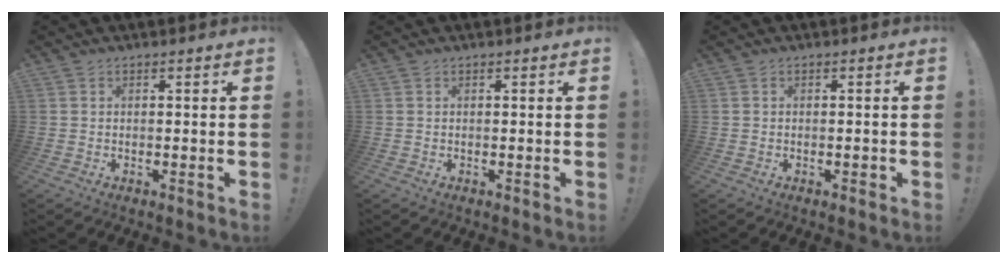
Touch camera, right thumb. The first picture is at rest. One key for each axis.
{"total": 0.0}
{"total": 1.0, "fx": -0.5, "fy": 0.4, "fz": 0.8, "tx": -0.002, "ty": -0.001, "tz": -0.009}